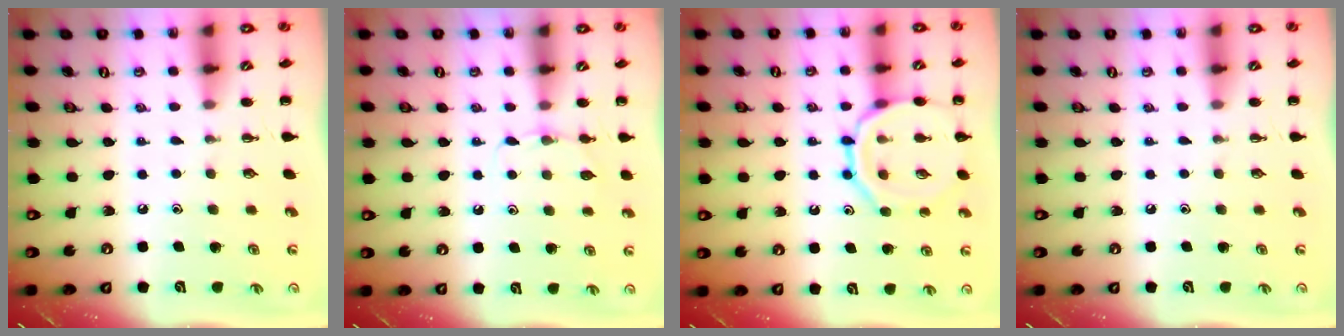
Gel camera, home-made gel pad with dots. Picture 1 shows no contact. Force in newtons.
{"total": 5.1, "press": 4.8, "slide": 1.5}
{"total": 12.8, "press": 12.8, "slide": 0.8}
{"total": 0.0}